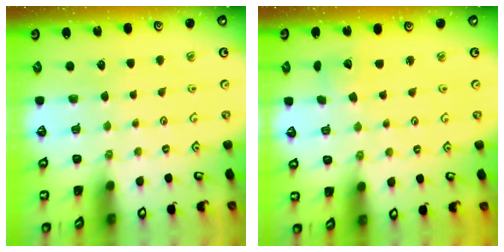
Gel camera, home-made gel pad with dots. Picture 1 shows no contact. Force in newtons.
{"total": 2.6, "press": 2.6, "slide": 0.4}